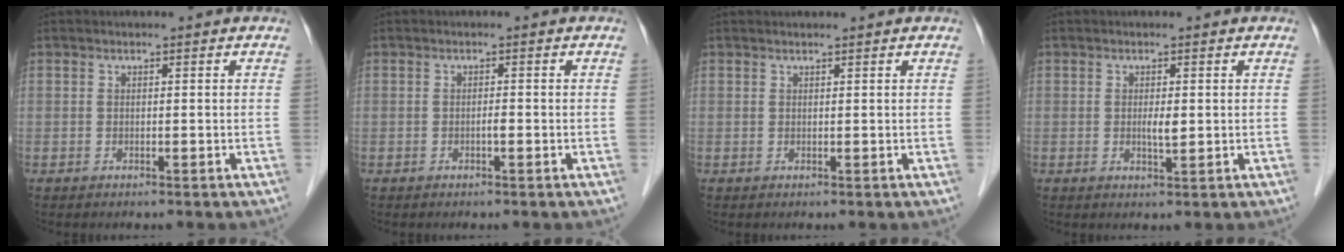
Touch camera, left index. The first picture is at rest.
{"total": 0.6, "force": [-0.3, 0.0, 0.5], "torque": [-0.006, 0.000, -0.009]}
{"total": 1.2, "force": [1.2, -0.1, 0.4], "torque": [-0.004, 0.013, 0.022]}
{"total": 1.7, "force": [0.1, 0.4, 1.6], "torque": [-0.029, -0.004, 0.001]}